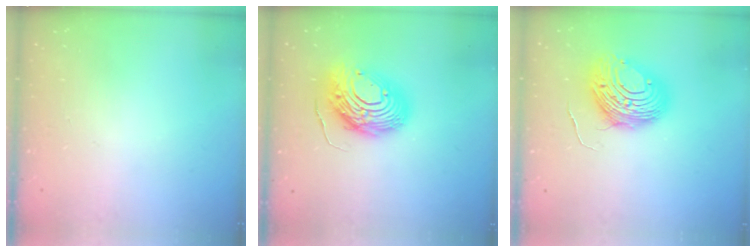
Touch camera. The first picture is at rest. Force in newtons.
{"total": 14.3, "press": 14.3, "slide": 1.4}
{"total": 11.8, "press": 11.7, "slide": 1.2}